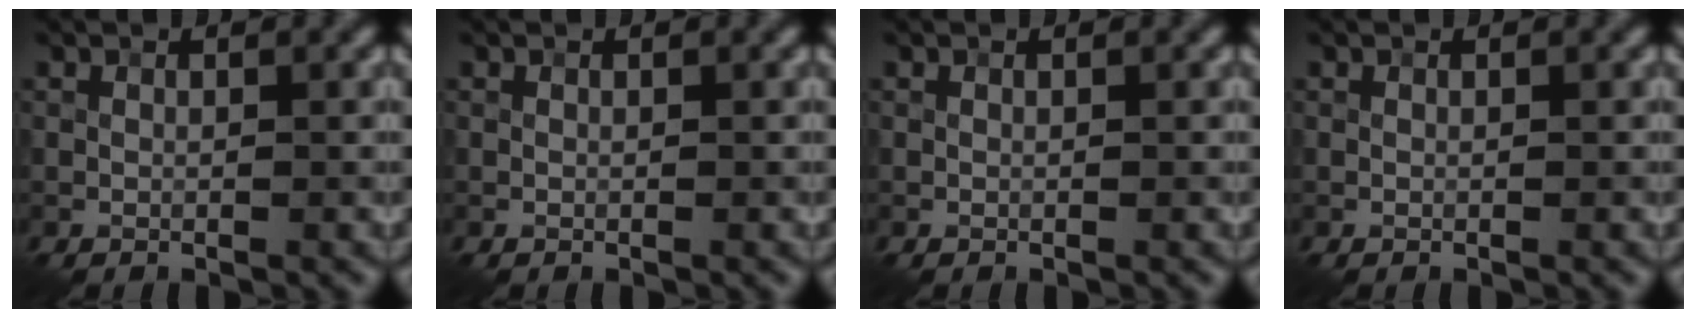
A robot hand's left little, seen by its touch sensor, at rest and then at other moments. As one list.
[{"total": 0.0}, {"total": 0.0}, {"total": 0.0}]